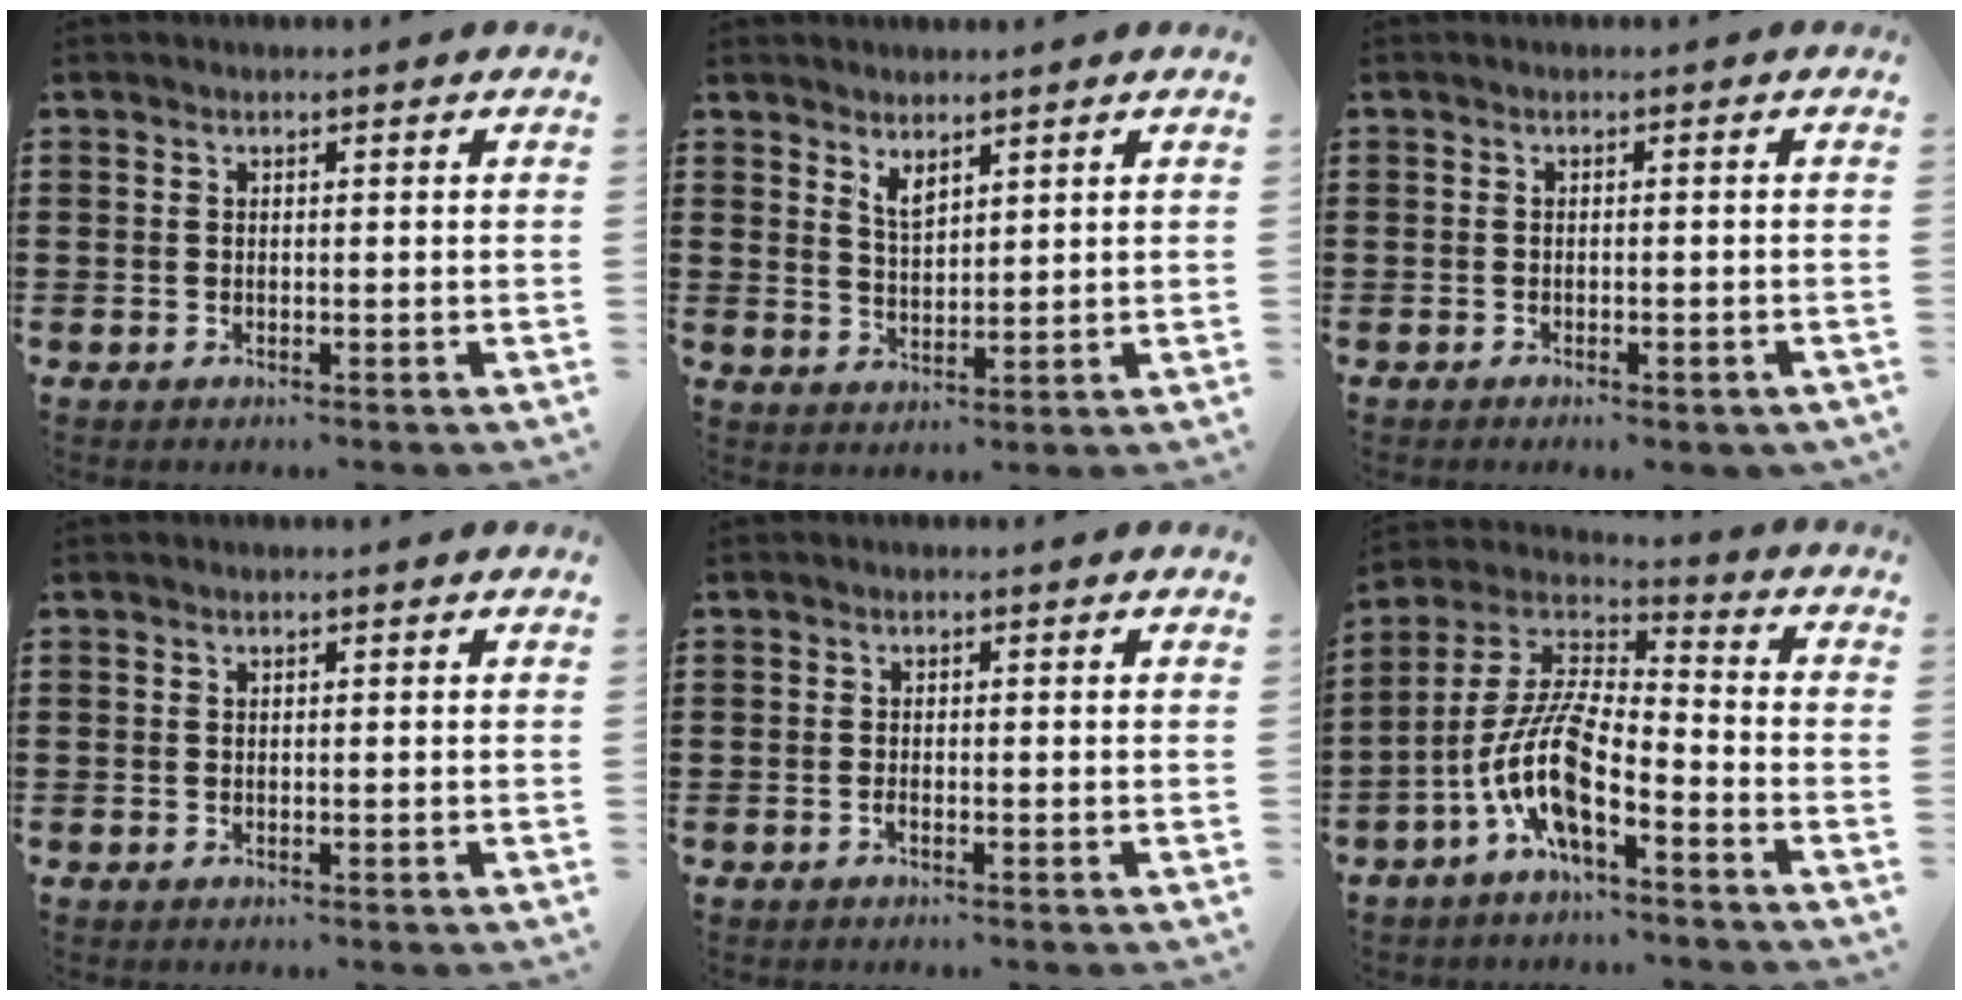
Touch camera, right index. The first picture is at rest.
{"total": 2.9, "force": [2.3, 0.8, 1.5], "torque": [-0.035, -0.001, 0.044]}
{"total": 0.9, "force": [-0.7, 0.2, 0.6], "torque": [-0.014, -0.004, -0.012]}
{"total": 0.0}
{"total": 0.7, "force": [-0.5, 0.1, 0.5], "torque": [-0.011, -0.003, -0.008]}
{"total": 11.2, "force": [-5.8, 3.3, 9.1], "torque": [-0.221, -0.021, -0.122]}